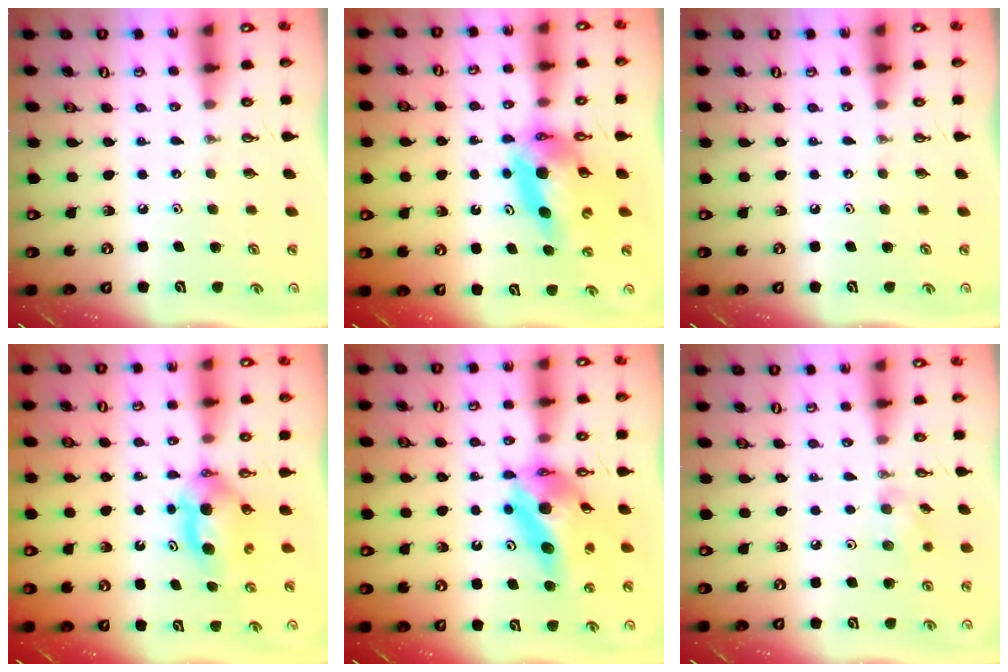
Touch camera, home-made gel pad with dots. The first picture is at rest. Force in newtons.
{"total": 11.0, "press": 11.0, "slide": 1.0}
{"total": 0.0}
{"total": 7.4, "press": 5.7, "slide": 4.7}
{"total": 16.0, "press": 15.9, "slide": 1.7}
{"total": 7.0, "press": 6.8, "slide": 1.3}